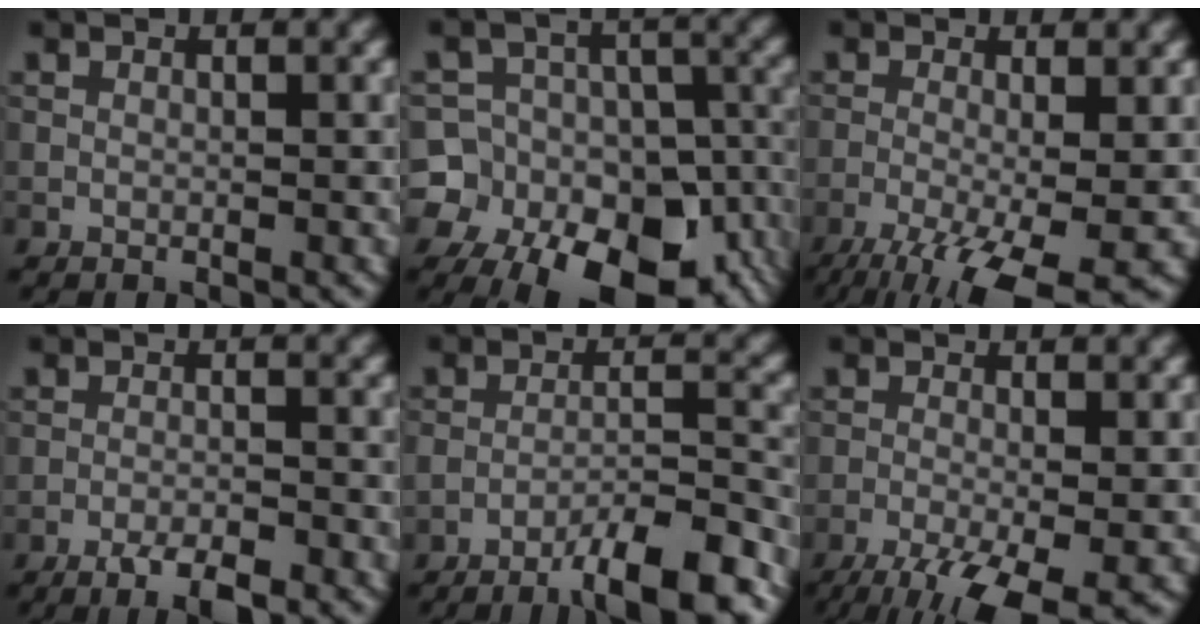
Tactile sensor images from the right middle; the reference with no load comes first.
{"total": 18.9, "force": [-10.3, 14.1, 7.2], "torque": [-0.113, -0.050, -0.152]}
{"total": 9.1, "force": [-4.7, 2.6, 7.4], "torque": [-0.131, -0.026, -0.079]}
{"total": 3.4, "force": [-2.4, 0.6, 2.2], "torque": [-0.043, 0.000, -0.044]}
{"total": 7.9, "force": [-5.6, 1.5, 5.3], "torque": [-0.074, 0.009, -0.088]}
{"total": 8.1, "force": [-4.8, 2.3, 6.1], "torque": [-0.112, -0.021, -0.083]}